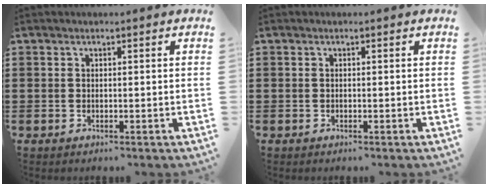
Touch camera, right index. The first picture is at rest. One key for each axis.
{"total": 0.0}